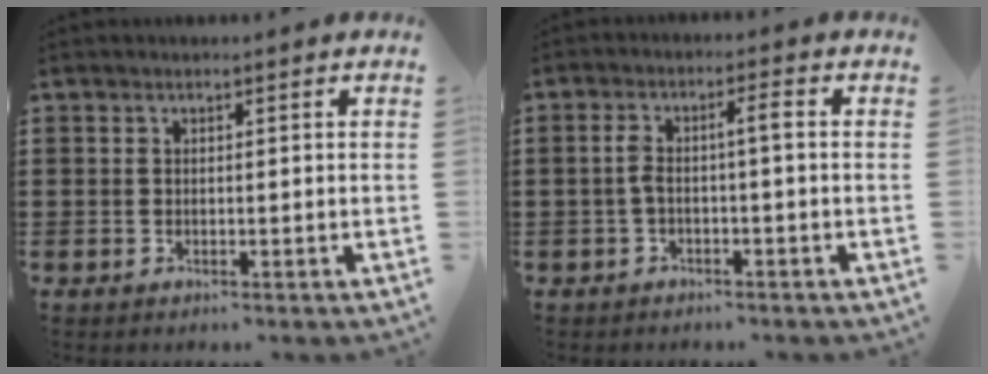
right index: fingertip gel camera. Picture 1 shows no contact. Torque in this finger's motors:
{"motor_torque": [0.91, -0.38, 0.13, 0.10]}